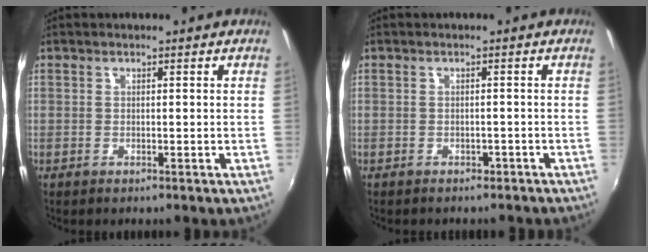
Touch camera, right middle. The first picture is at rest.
{"total": 2.8, "force": [-2.2, 1.5, 0.7], "torque": [-0.011, -0.003, -0.025]}